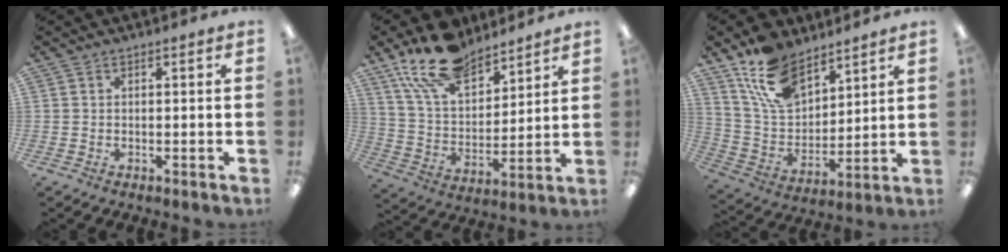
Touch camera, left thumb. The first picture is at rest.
{"total": 17.6, "force": [13.1, 8.5, 8.1], "torque": [-0.150, -0.068, 0.241]}
{"total": 15.2, "force": [10.2, 8.2, 7.6], "torque": [-0.155, -0.040, 0.197]}